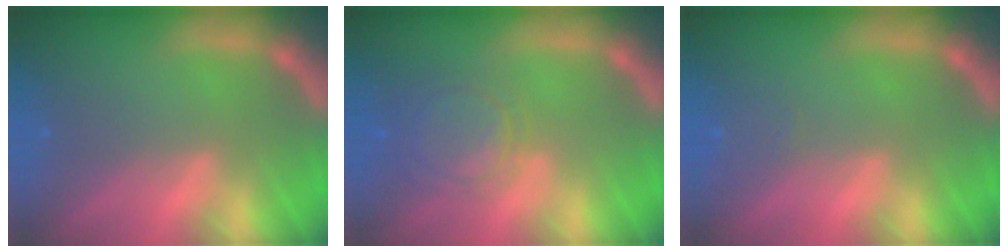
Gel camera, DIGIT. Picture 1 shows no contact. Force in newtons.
{"total": 5.1}
{"total": 1.0}